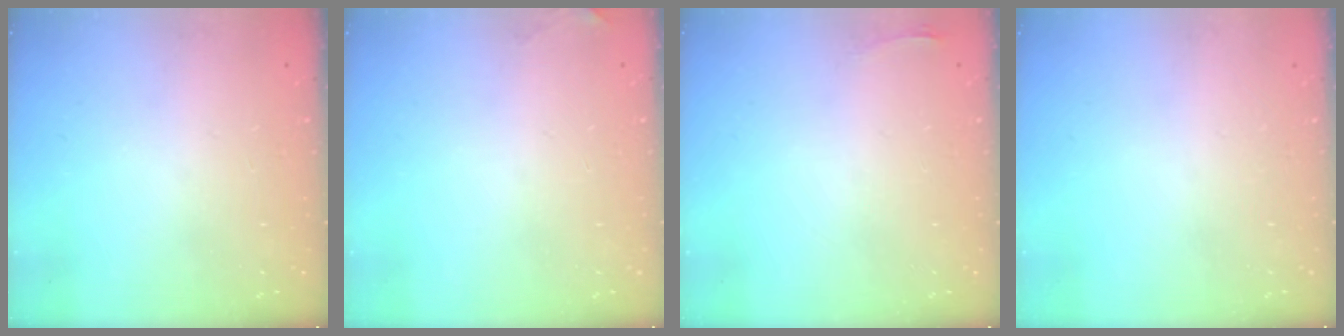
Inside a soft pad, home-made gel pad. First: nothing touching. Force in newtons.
{"total": 3.6, "press": 3.3, "slide": 1.6}
{"total": 3.1, "press": 2.7, "slide": 1.5}
{"total": 0.0}